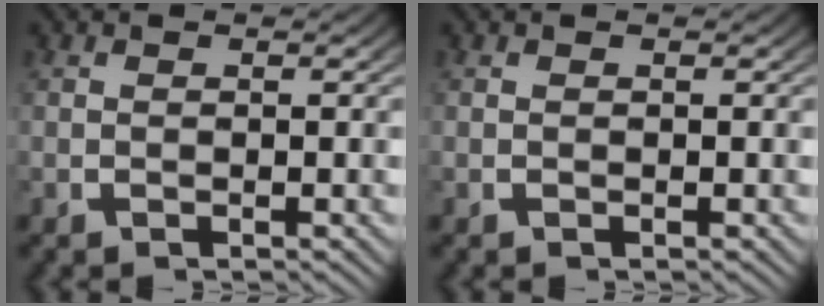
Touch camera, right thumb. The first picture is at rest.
{"total": 0.0}